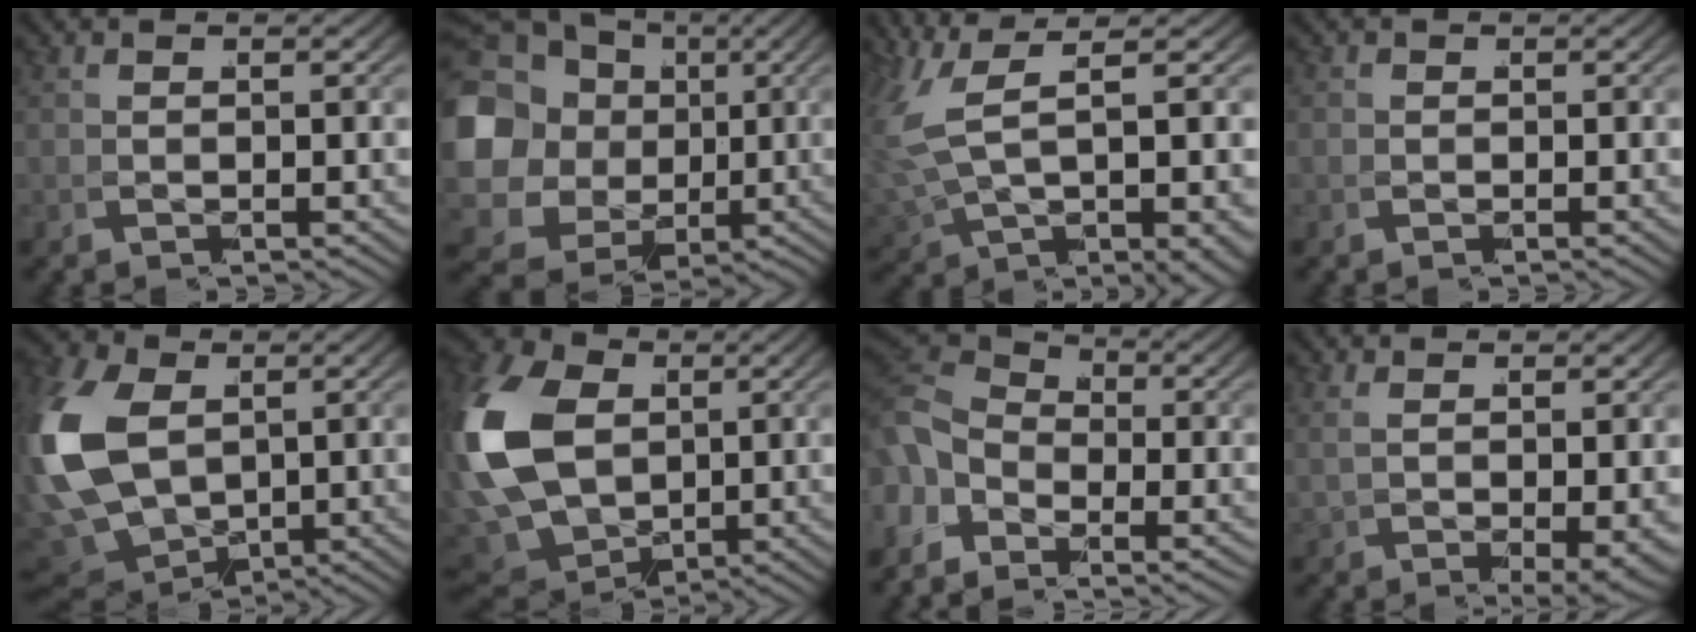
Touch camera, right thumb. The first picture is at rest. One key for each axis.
{"total": 15.9, "fx": 0.2, "fy": 13.7, "fz": 8.2, "tx": -0.204, "ty": -0.063, "tz": 0.023}
{"total": 8.5, "fx": 2.8, "fy": 4.0, "fz": 6.9, "tx": -0.146, "ty": -0.005, "tz": 0.057}
{"total": 0.6, "fx": 0.0, "fy": 0.5, "fz": 0.1, "tx": -0.003, "ty": -0.003, "tz": -0.003}
{"total": 12.9, "fx": 0.8, "fy": 9.8, "fz": 8.2, "tx": -0.223, "ty": -0.044, "tz": 0.038}
{"total": 15.3, "fx": 1.0, "fy": 11.7, "fz": 9.9, "tx": -0.267, "ty": -0.053, "tz": 0.042}
{"total": 5.1, "fx": 1.5, "fy": 3.4, "fz": 3.5, "tx": -0.070, "ty": -0.001, "tz": 0.023}
{"total": 3.3, "fx": 0.8, "fy": 0.4, "fz": 3.2, "tx": -0.048, "ty": -0.008, "tz": 0.033}